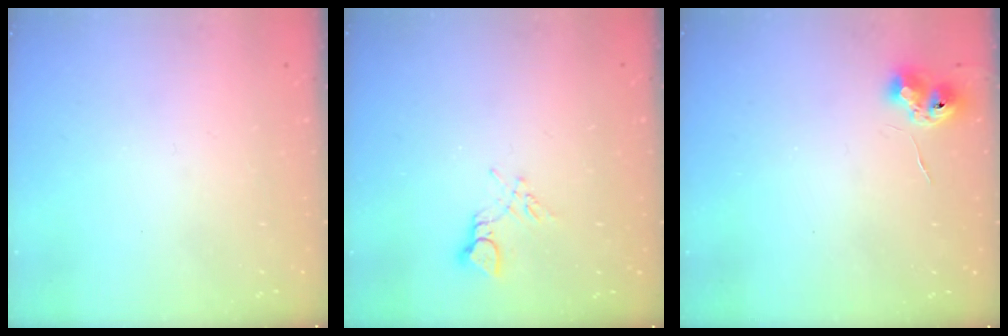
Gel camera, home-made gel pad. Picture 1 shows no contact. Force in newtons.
{"total": 5.2, "press": 5.1, "slide": 0.7}
{"total": 7.1, "press": 7.1, "slide": 0.7}